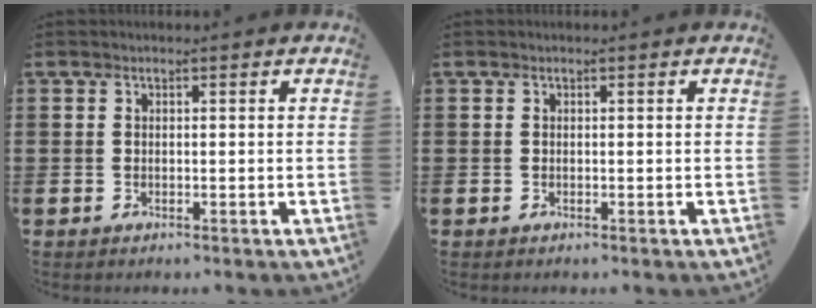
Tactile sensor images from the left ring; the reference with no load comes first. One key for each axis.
{"total": 0.0}